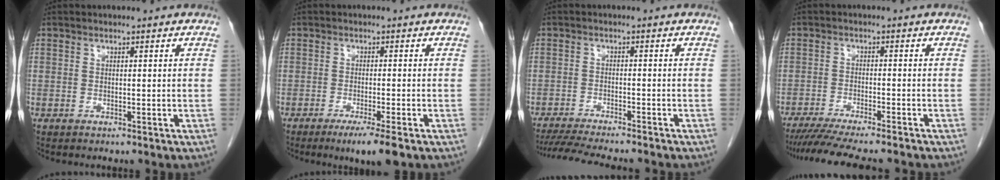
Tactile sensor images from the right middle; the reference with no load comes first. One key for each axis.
{"total": 5.3, "fx": -3.3, "fy": 0.0, "fz": 4.1, "tx": -0.060, "ty": -0.014, "tz": -0.053}
{"total": 11.1, "fx": -9.9, "fy": 0.6, "fz": 5.0, "tx": -0.071, "ty": -0.015, "tz": -0.150}
{"total": 12.4, "fx": -10.9, "fy": 0.8, "fz": 6.0, "tx": -0.080, "ty": -0.020, "tz": -0.161}